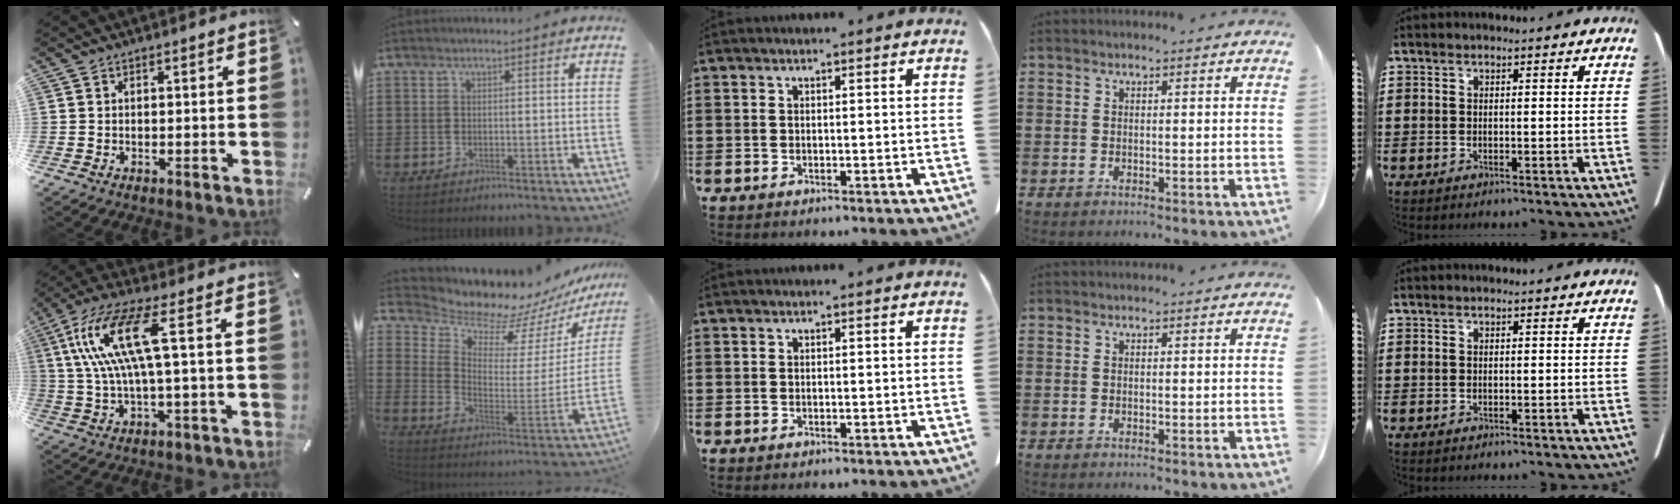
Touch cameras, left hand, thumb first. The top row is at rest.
{"thumb": {"total": 14.5, "force": [3.3, 2.8, 13.8], "torque": [-0.298, -0.012, 0.043]}, "index": {"total": 7.8, "force": [7.4, 2.3, 0.5], "torque": [-0.044, -0.074, 0.124]}}